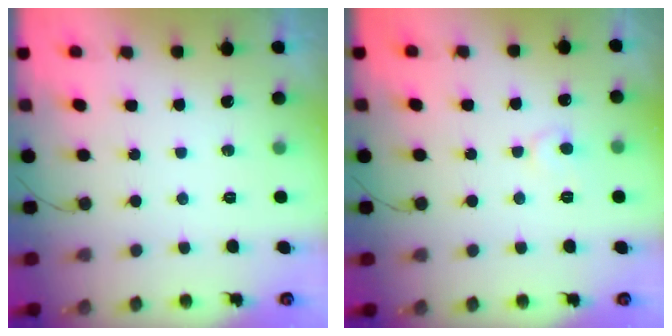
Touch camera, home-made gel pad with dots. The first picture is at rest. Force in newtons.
{"total": 5.2, "press": 5.2, "slide": 0.1}